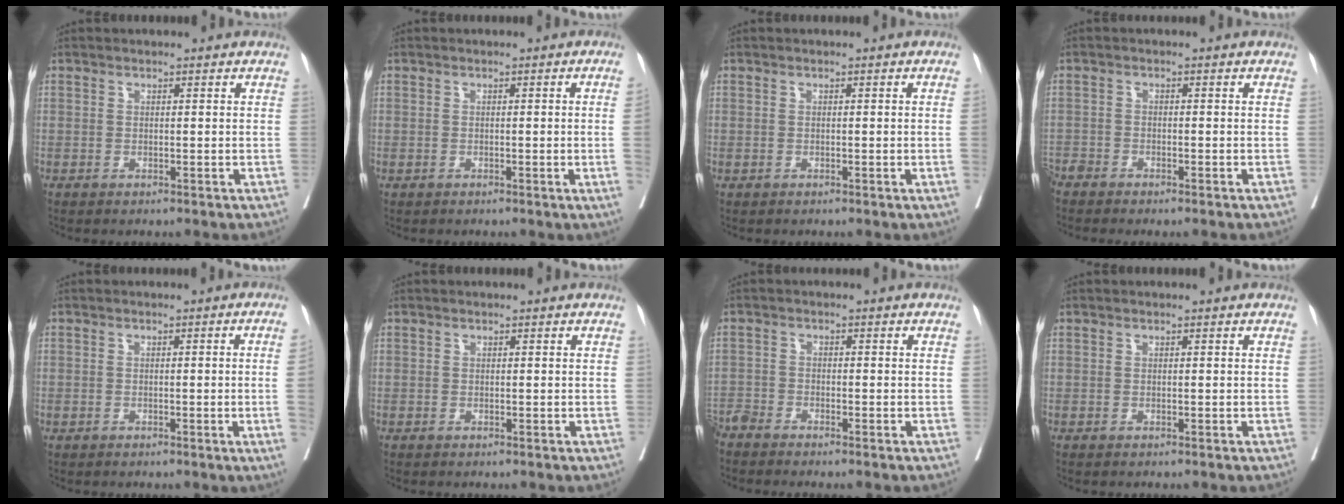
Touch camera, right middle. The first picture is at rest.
{"total": 2.2, "force": [-0.1, -1.1, 1.9], "torque": [-0.025, -0.001, -0.001]}
{"total": 0.6, "force": [0.0, -0.5, 0.4], "torque": [-0.004, 0.001, -0.001]}
{"total": 2.9, "force": [-2.7, 0.4, 0.9], "torque": [-0.013, -0.007, -0.053]}
{"total": 2.7, "force": [-0.6, -0.6, 2.5], "torque": [-0.032, -0.001, -0.008]}
{"total": 0.0}
{"total": 3.3, "force": [-3.2, -0.1, 0.9], "torque": [-0.013, -0.009, -0.064]}
{"total": 0.0}